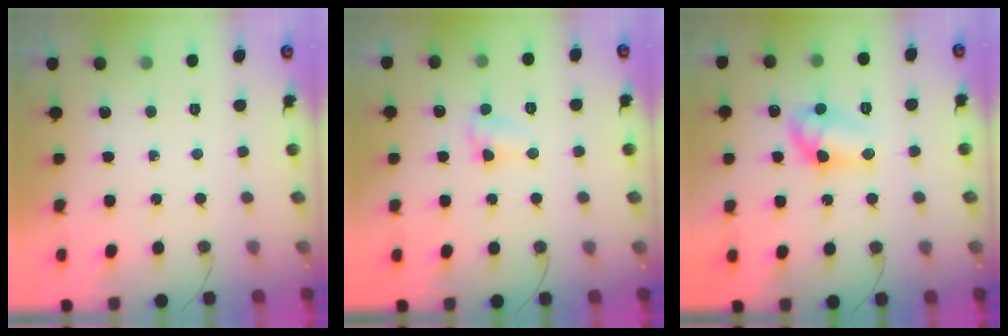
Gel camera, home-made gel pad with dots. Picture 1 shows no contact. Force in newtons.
{"total": 4.2, "press": 4.2, "slide": 0.5}
{"total": 11.6, "press": 11.6, "slide": 1.0}